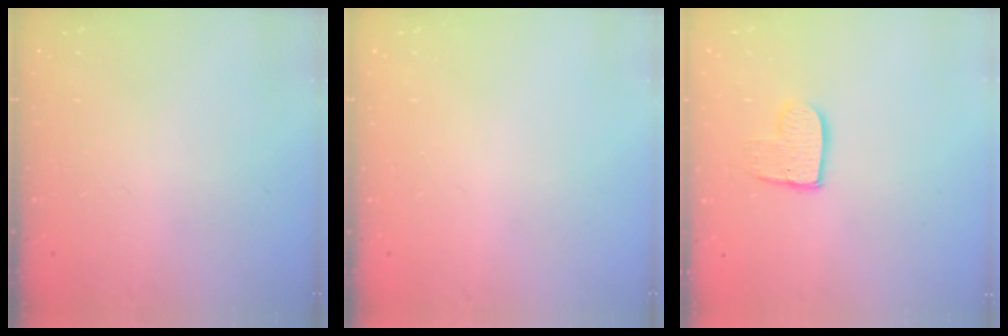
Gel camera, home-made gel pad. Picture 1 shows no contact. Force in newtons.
{"total": 0.0}
{"total": 9.0, "press": 9.0, "slide": 0.7}